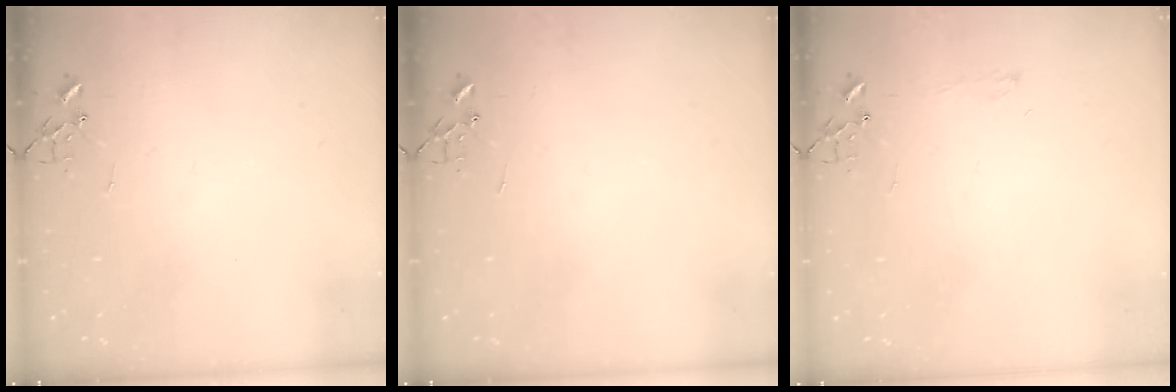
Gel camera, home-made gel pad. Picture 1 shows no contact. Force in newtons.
{"total": 0.0}
{"total": 6.1, "press": 6.1, "slide": 0.7}